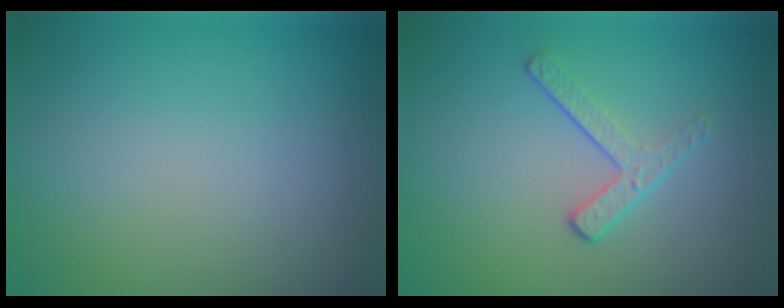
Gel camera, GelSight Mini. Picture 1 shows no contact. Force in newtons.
{"total": 2.0, "press": 1.4, "slide": 1.5}